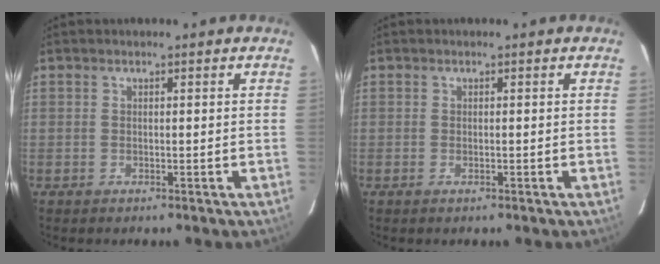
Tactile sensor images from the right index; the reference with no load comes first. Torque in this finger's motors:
{"motor_torque": [0.11, 0.00, 0.07, 0.00]}